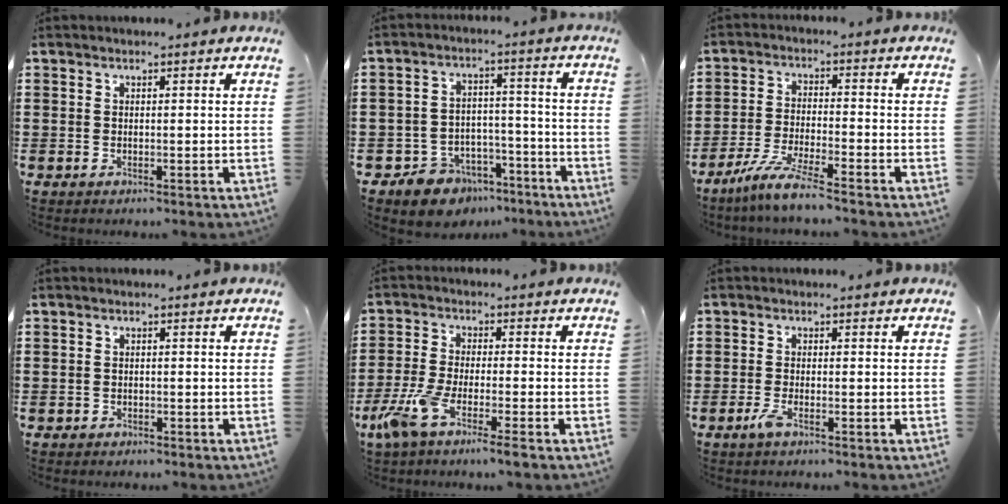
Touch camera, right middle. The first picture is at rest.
{"total": 6.2, "force": [-5.3, 3.1, 0.5], "torque": [-0.027, 0.024, -0.109]}
{"total": 6.2, "force": [-5.1, -0.3, 3.5], "torque": [-0.081, -0.017, -0.101]}
{"total": 0.7, "force": [-0.6, 0.4, 0.0], "torque": [-0.001, 0.003, -0.015]}
{"total": 6.4, "force": [-4.3, 0.5, 4.7], "torque": [-0.117, -0.019, -0.085]}
{"total": 2.1, "force": [-1.0, 0.2, 1.8], "torque": [-0.047, -0.009, -0.023]}